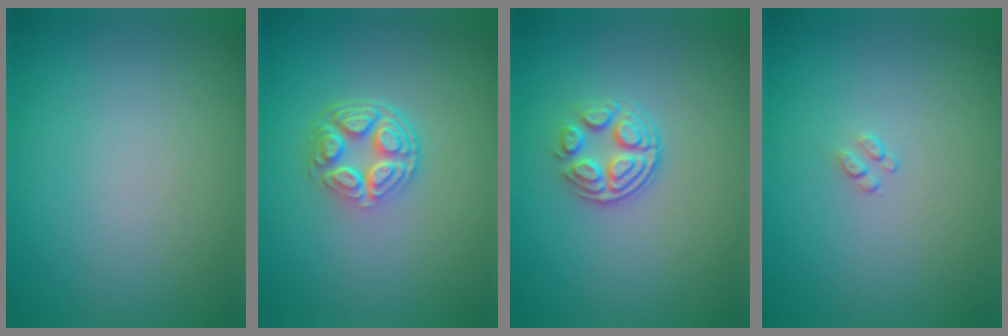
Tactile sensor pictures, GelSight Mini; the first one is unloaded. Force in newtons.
{"total": 4.5, "press": 3.2, "slide": 3.1}
{"total": 3.1, "press": 2.6, "slide": 1.7}
{"total": 0.6, "press": 0.4, "slide": 0.5}